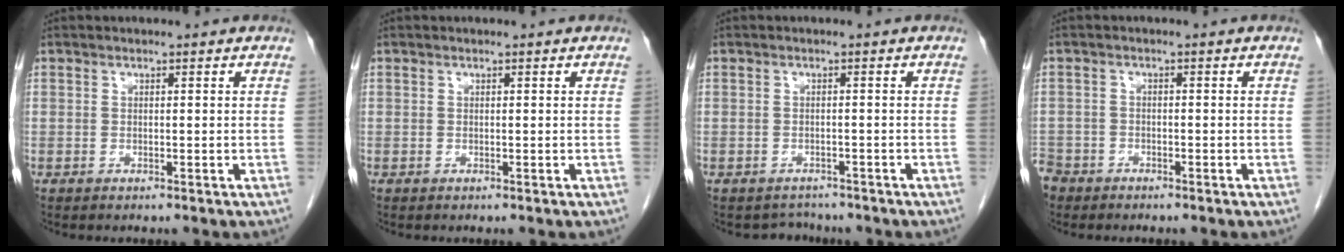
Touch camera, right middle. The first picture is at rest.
{"total": 0.0}
{"total": 2.5, "force": [-2.2, 1.0, -0.4], "torque": [-0.003, -0.001, -0.033]}
{"total": 4.6, "force": [-3.7, 2.8, 0.4], "torque": [-0.015, 0.000, -0.075]}